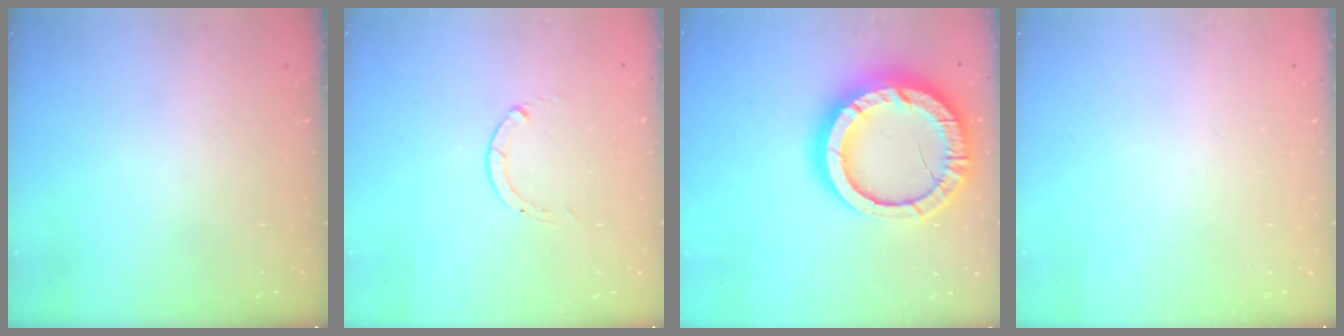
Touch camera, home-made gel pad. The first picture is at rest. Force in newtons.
{"total": 0.0}
{"total": 22.5, "press": 22.4, "slide": 2.0}
{"total": 0.0}